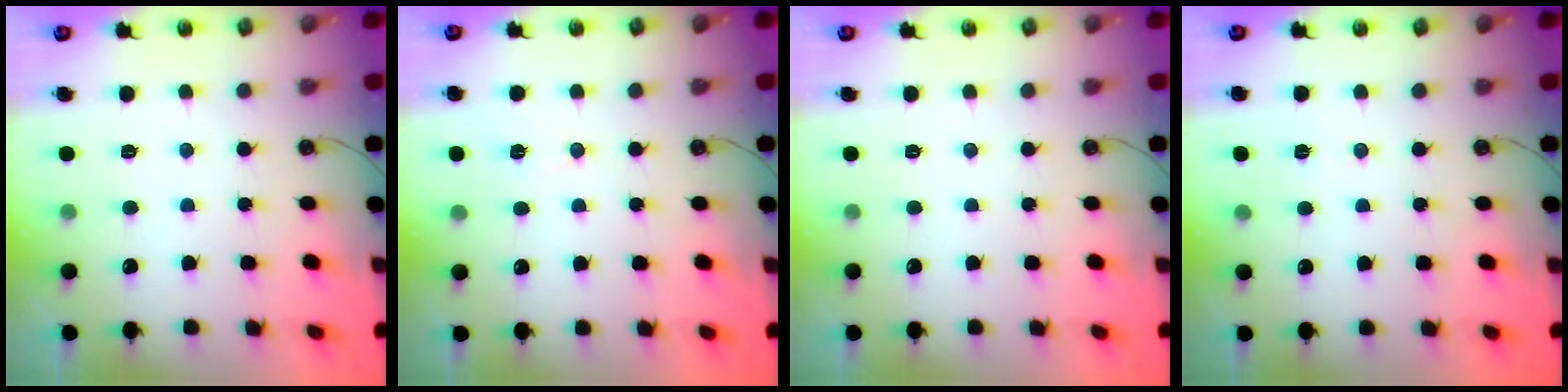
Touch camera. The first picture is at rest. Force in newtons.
{"total": 7.8, "press": 6.4, "slide": 4.5}
{"total": 0.0}
{"total": 4.3, "press": 3.4, "slide": 2.5}